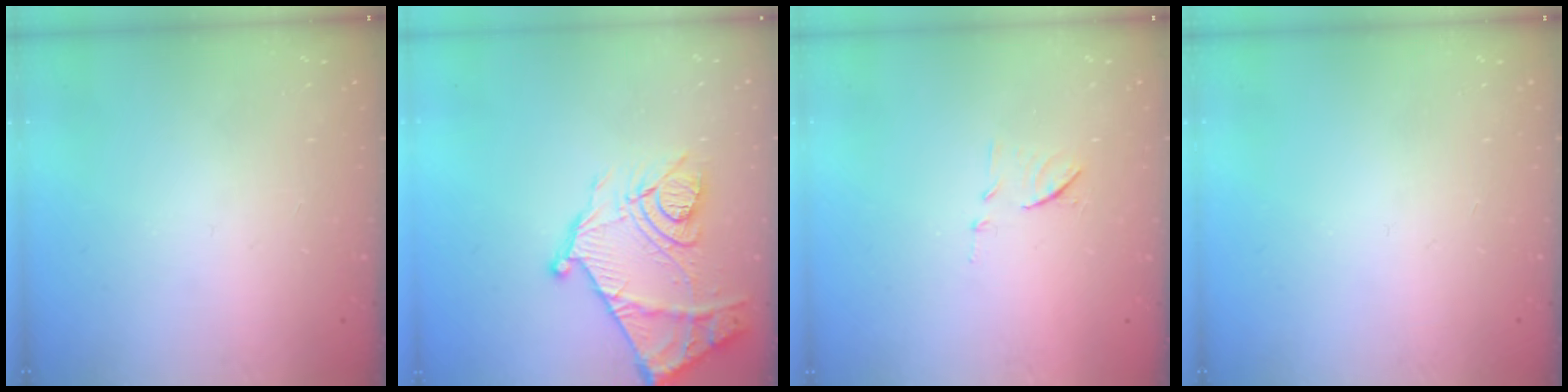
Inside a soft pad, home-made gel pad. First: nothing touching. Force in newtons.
{"total": 17.3, "press": 17.2, "slide": 1.7}
{"total": 8.1, "press": 8.0, "slide": 0.7}
{"total": 0.0}